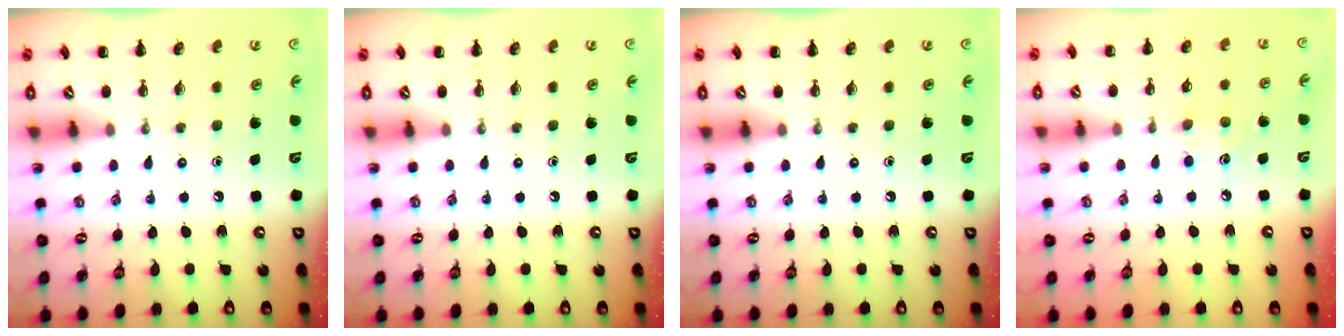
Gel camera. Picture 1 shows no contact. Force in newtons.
{"total": 0.0}
{"total": 0.0}
{"total": 6.5, "press": 6.3, "slide": 1.6}